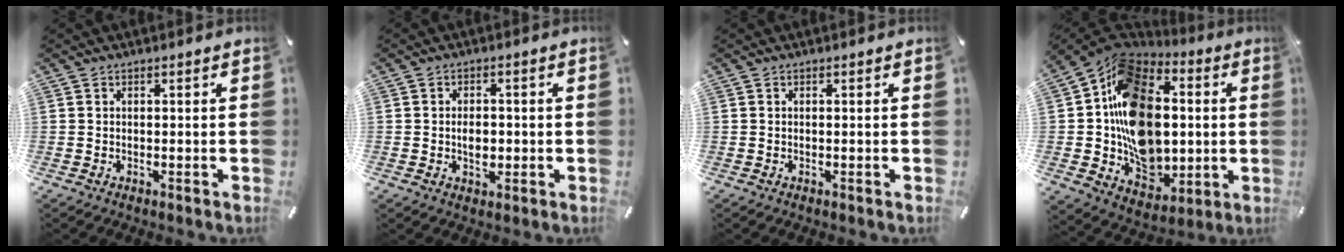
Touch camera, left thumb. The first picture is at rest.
{"total": 4.1, "force": [-0.5, 2.8, 2.9], "torque": [-0.038, -0.001, -0.012]}
{"total": 0.0}
{"total": 20.5, "force": [1.2, 16.2, 12.4], "torque": [-0.217, -0.009, 0.027]}